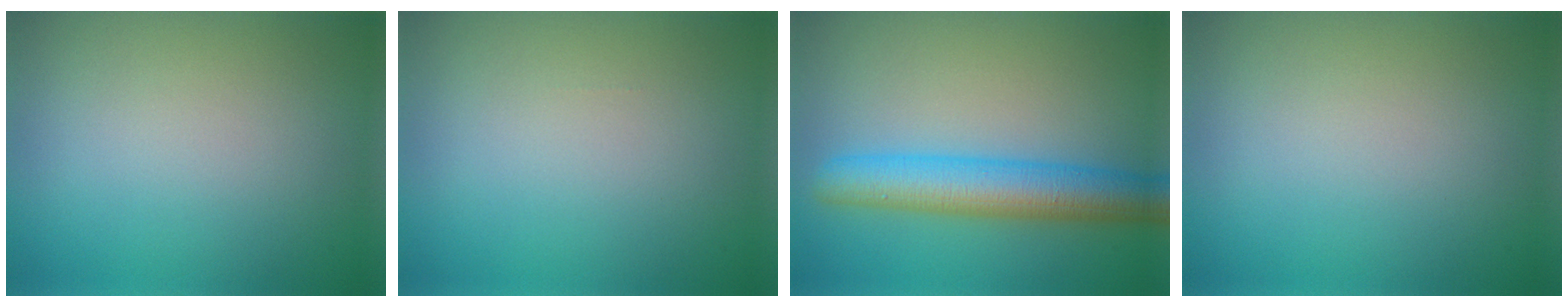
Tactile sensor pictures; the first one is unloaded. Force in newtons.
{"total": 0.0}
{"total": 6.3, "press": 6.3, "slide": 0.2}
{"total": 0.0}